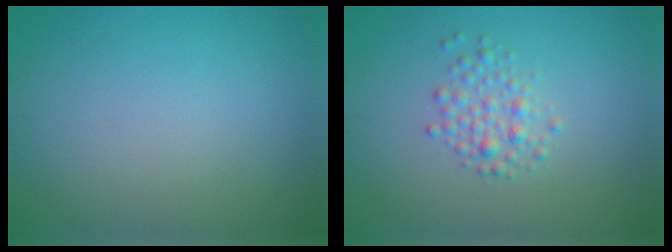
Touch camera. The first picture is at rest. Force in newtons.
{"total": 2.0, "press": 2.0, "slide": 0.0}